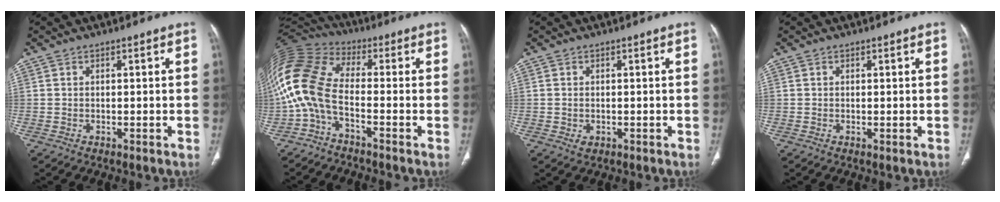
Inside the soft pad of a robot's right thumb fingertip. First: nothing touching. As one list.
[{"total": 13.0, "force": [-3.3, 6.8, 10.6], "torque": [-0.236, 0.061, -0.078]}, {"total": 1.5, "force": [-0.2, 1.2, 0.8], "torque": [-0.014, 0.000, 0.003]}, {"total": 0.0}]